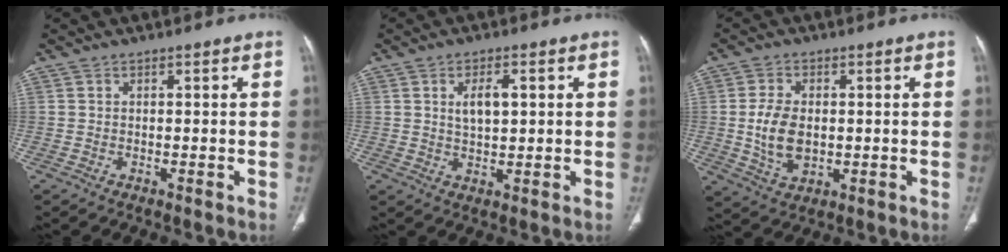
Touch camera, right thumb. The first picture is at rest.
{"total": 5.1, "force": [1.3, 2.4, 4.3], "torque": [-0.071, -0.004, 0.025]}
{"total": 8.2, "force": [-0.1, 5.2, 6.4], "torque": [-0.119, -0.005, 0.007]}